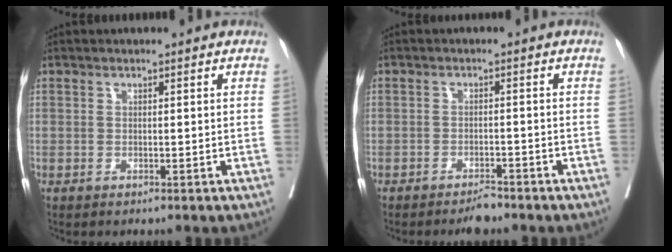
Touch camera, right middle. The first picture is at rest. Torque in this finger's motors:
{"motor_torque": [0.01, 0.00, 0.00, 0.00]}